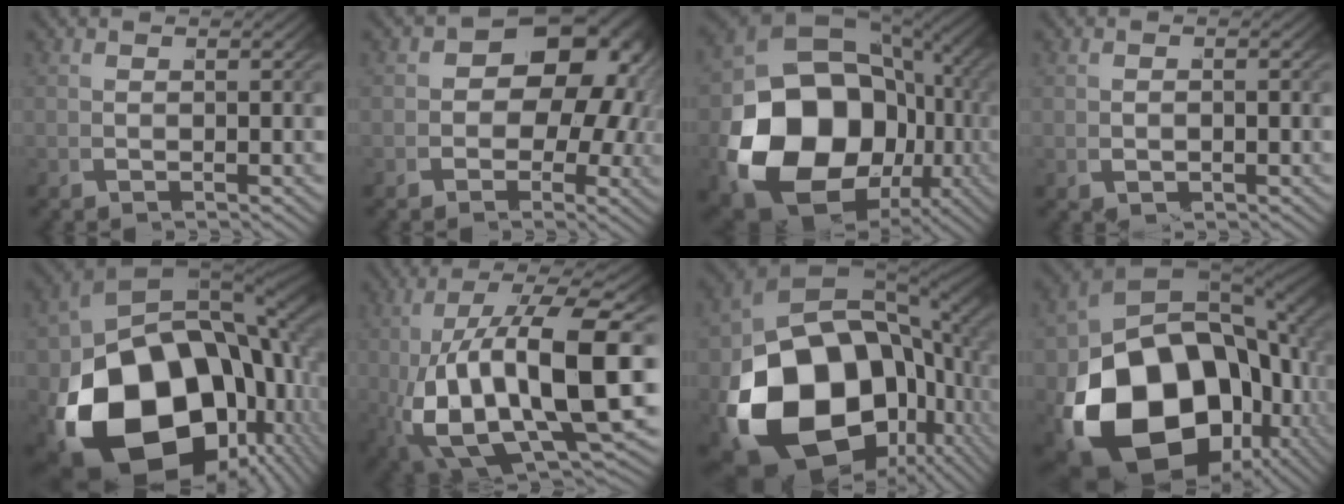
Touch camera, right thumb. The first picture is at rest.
{"total": 11.3, "force": [1.8, 8.1, 7.6], "torque": [-0.114, -0.006, 0.024]}
{"total": 22.5, "force": [-2.1, 15.6, 16.1], "torque": [-0.322, -0.057, -0.008]}
{"total": 1.2, "force": [0.1, 0.9, 0.7], "torque": [-0.015, -0.002, 0.006]}
{"total": 27.5, "force": [-4.0, 17.9, 20.6], "torque": [-0.378, -0.084, -0.024]}
{"total": 21.3, "force": [-3.0, 12.9, 16.6], "torque": [-0.345, -0.064, -0.001]}
{"total": 26.2, "force": [-3.7, 17.7, 19.0], "torque": [-0.376, -0.085, -0.017]}
{"total": 26.7, "force": [-3.9, 17.5, 19.8], "torque": [-0.379, -0.090, -0.016]}